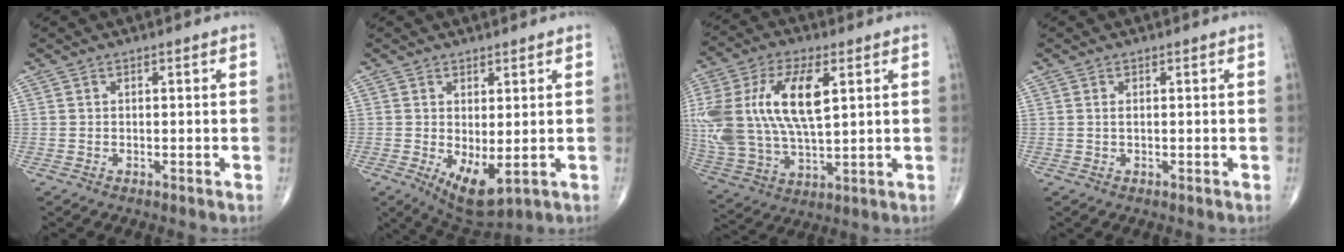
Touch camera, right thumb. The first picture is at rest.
{"total": 7.1, "force": [-1.0, 3.0, 6.3], "torque": [-0.099, -0.017, 0.000]}
{"total": 22.1, "force": [5.1, 10.7, 18.6], "torque": [-0.405, -0.002, 0.096]}
{"total": 0.5, "force": [0.1, 0.2, 0.4], "torque": [-0.010, 0.000, 0.004]}